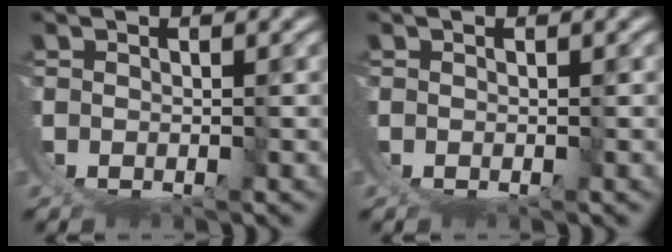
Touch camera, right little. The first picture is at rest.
{"total": 0.0}